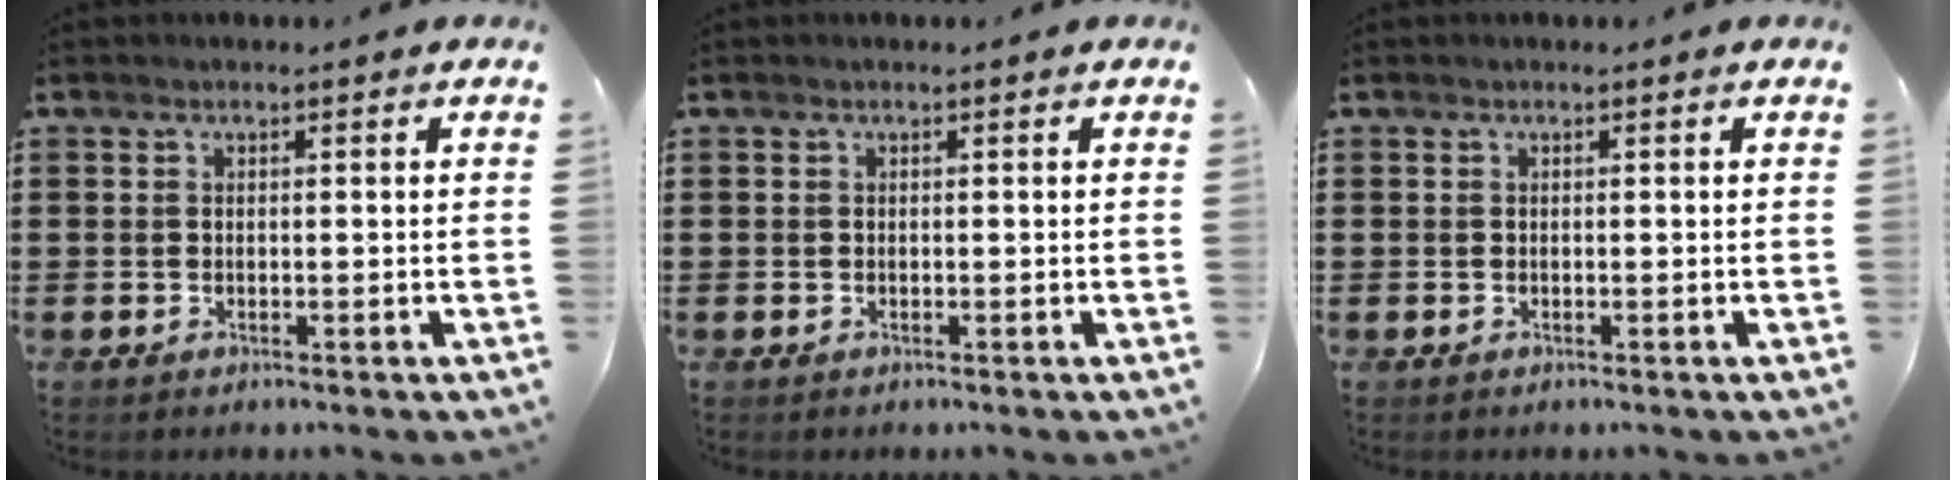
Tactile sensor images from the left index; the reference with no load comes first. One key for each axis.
{"total": 0.0}
{"total": 0.0}